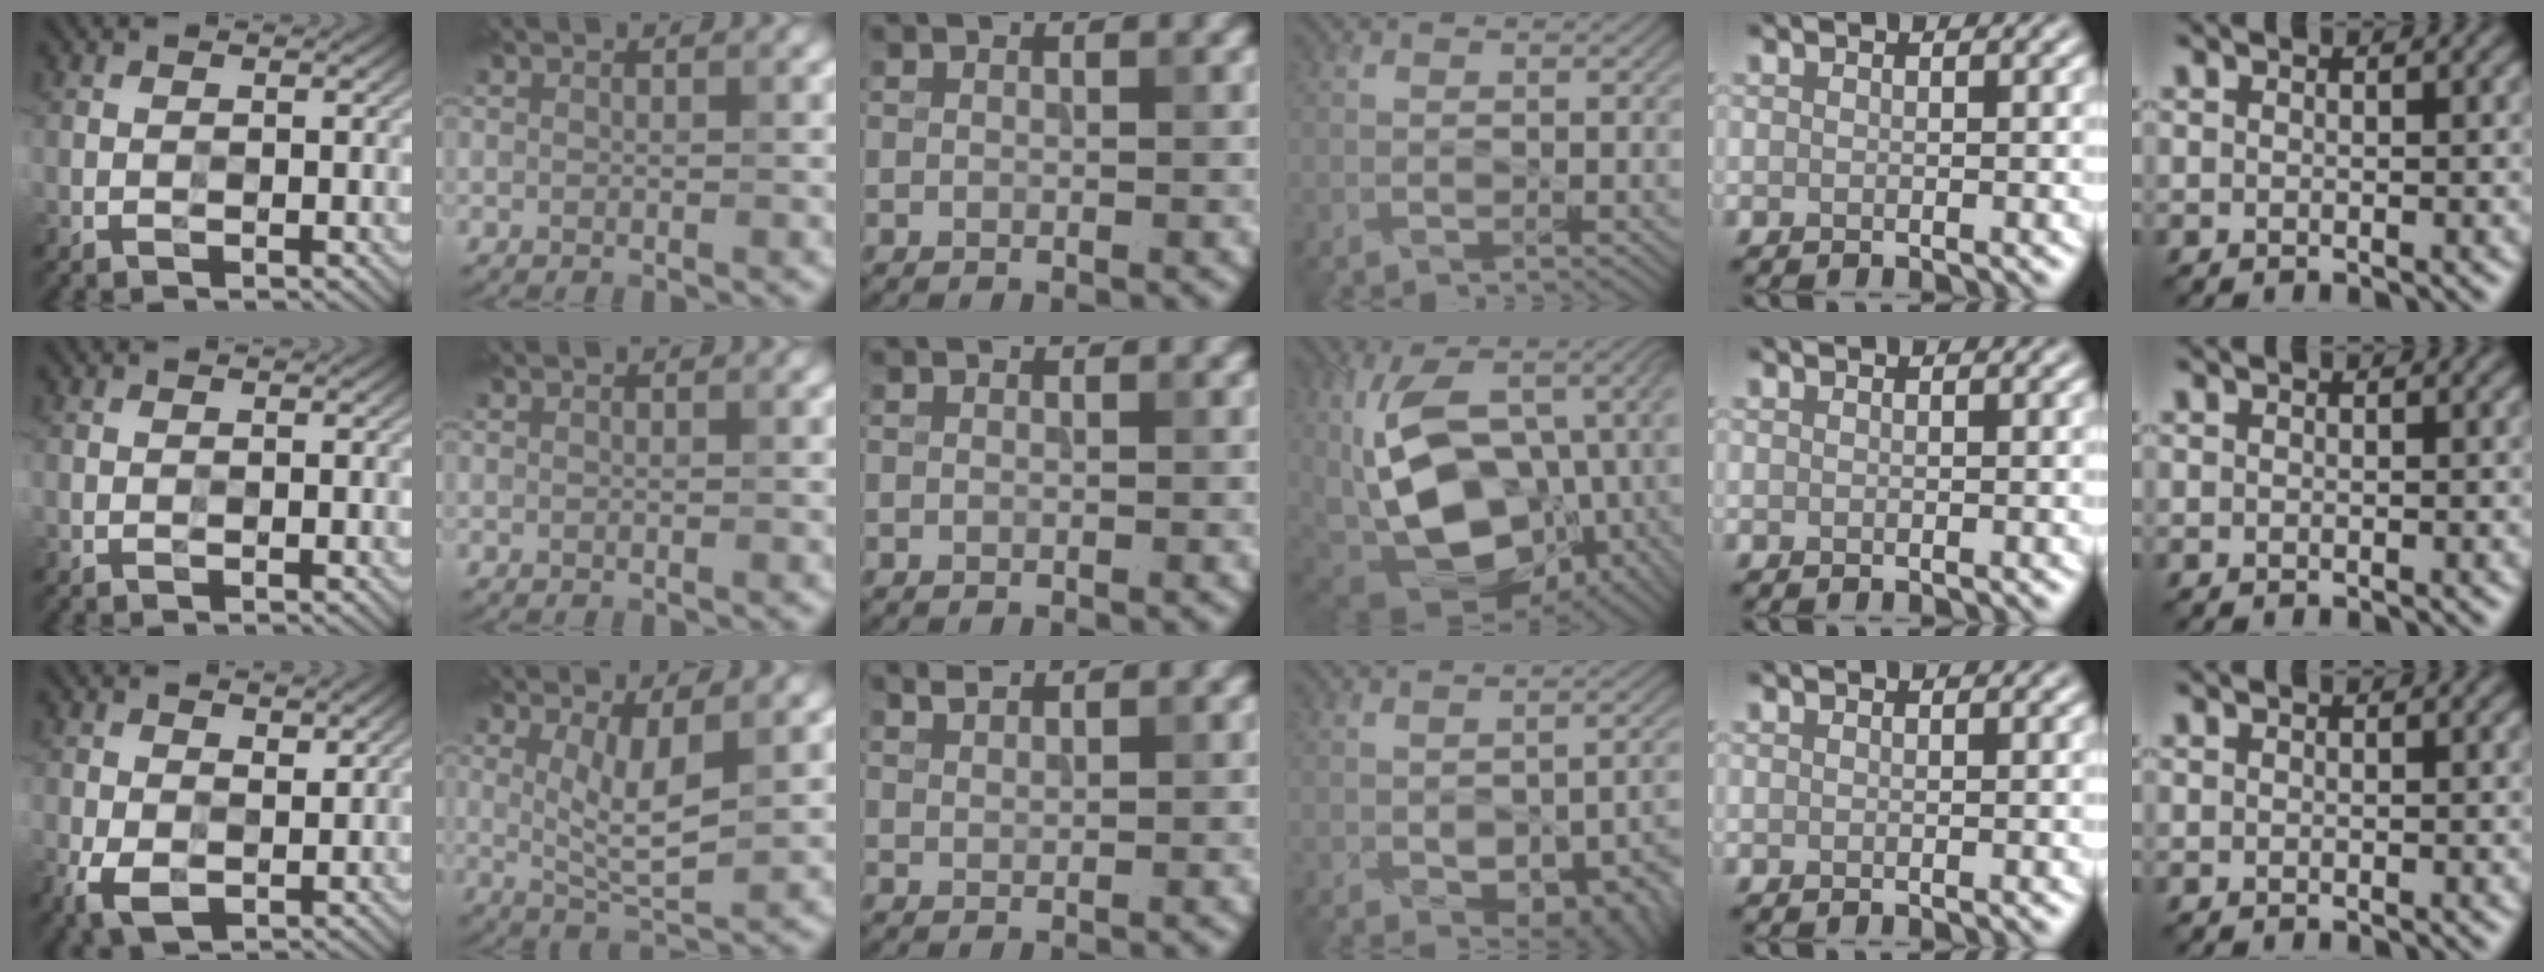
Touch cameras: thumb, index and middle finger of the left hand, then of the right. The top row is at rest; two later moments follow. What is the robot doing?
{"motion": "wipe", "object": "mirror"}